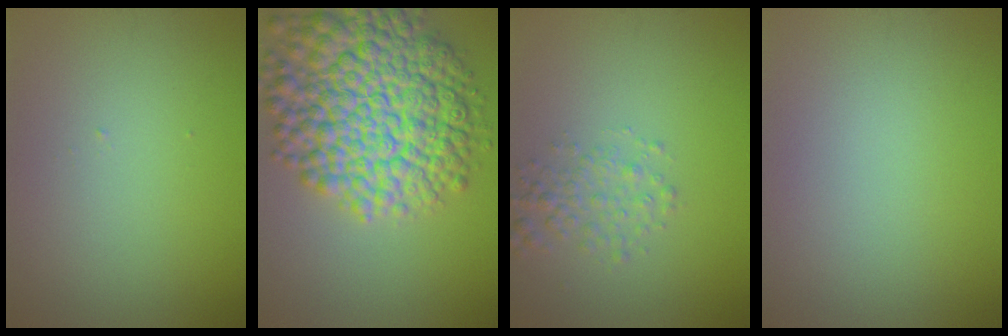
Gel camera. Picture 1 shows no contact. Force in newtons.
{"total": 12.2, "press": 12.2, "slide": 0.4}
{"total": 2.2, "press": 2.2, "slide": 0.1}
{"total": 0.0}